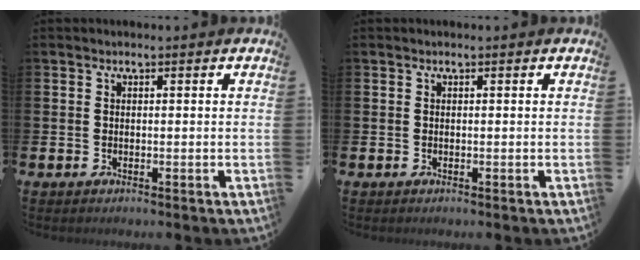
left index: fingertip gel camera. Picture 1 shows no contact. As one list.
[{"total": 0.0}]